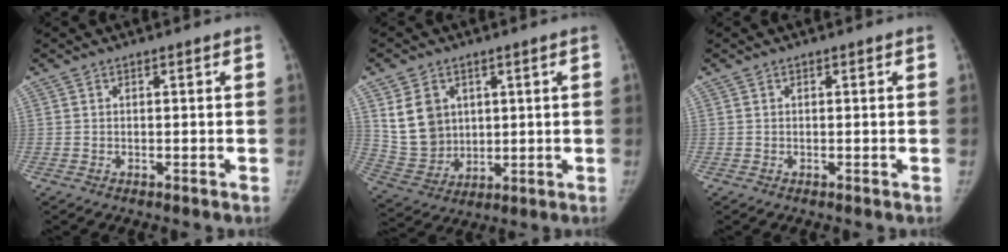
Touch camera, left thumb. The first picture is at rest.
{"total": 10.8, "force": [3.6, 8.7, 5.3], "torque": [-0.070, -0.021, 0.089]}
{"total": 0.0}